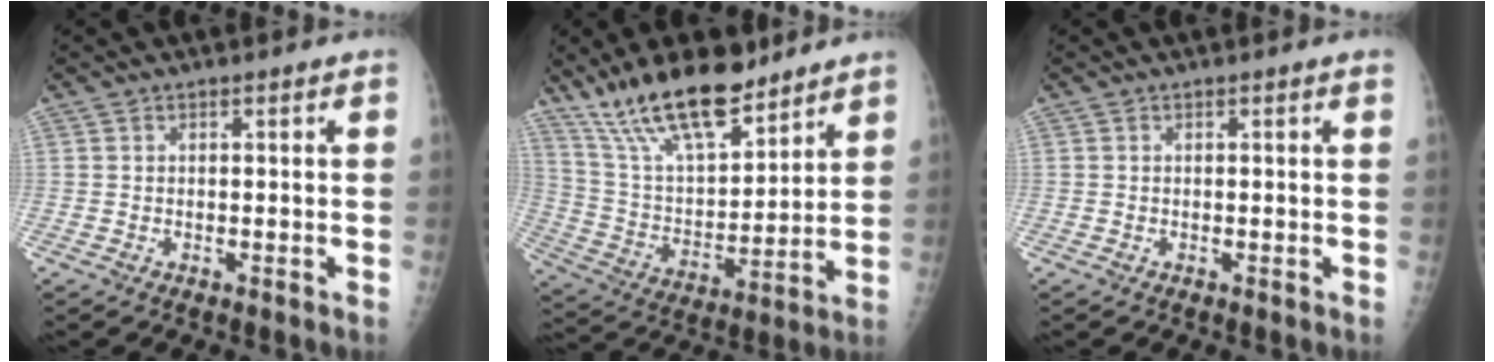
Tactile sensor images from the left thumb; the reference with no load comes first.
{"total": 18.5, "force": [14.0, 6.4, 10.2], "torque": [-0.147, -0.072, 0.260]}
{"total": 0.6, "force": [0.4, -0.1, 0.4], "torque": [-0.010, 0.002, 0.007]}